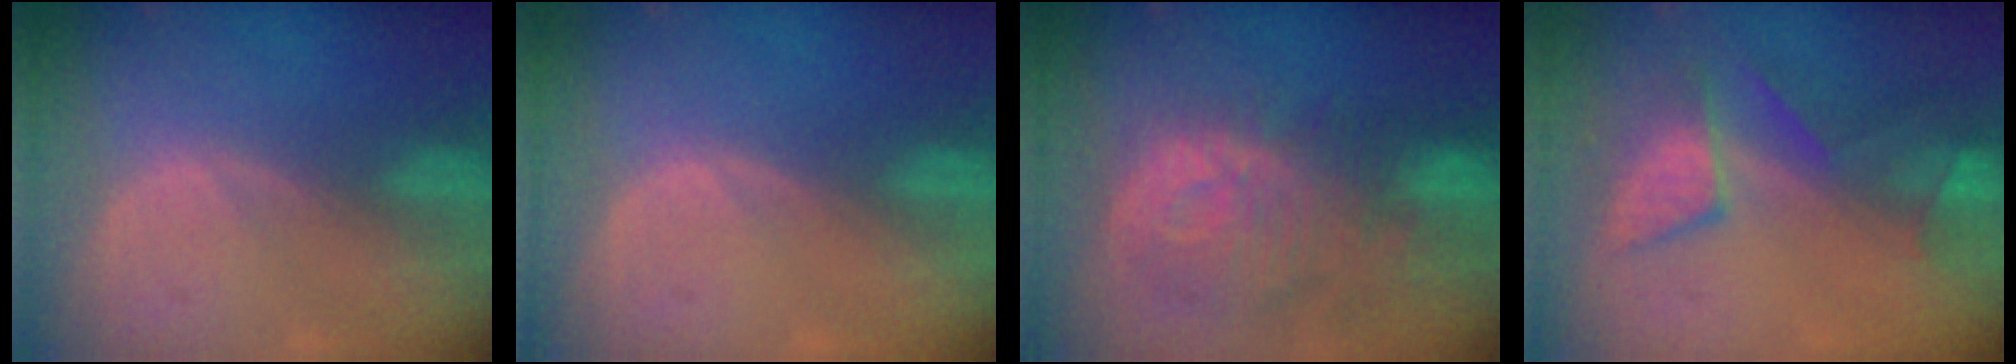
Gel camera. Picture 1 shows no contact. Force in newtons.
{"total": 0.0}
{"total": 12.7, "press": 11.3, "slide": 5.8}
{"total": 7.6, "press": 7.5, "slide": 1.1}